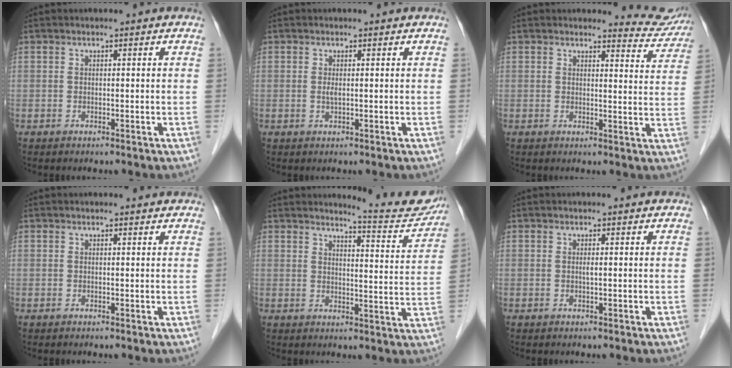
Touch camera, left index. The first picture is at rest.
{"total": 1.0, "force": [0.0, 0.2, 0.9], "torque": [-0.022, -0.002, 0.002]}
{"total": 5.6, "force": [5.4, 0.8, -0.8], "torque": [0.017, -0.036, 0.044]}
{"total": 1.3, "force": [1.3, 0.3, 0.1], "torque": [-0.014, 0.000, 0.011]}
{"total": 8.7, "force": [8.6, 0.3, 1.1], "torque": [-0.014, -0.029, 0.100]}
{"total": 0.6, "force": [0.2, 0.0, 0.5], "torque": [-0.013, -0.001, 0.001]}